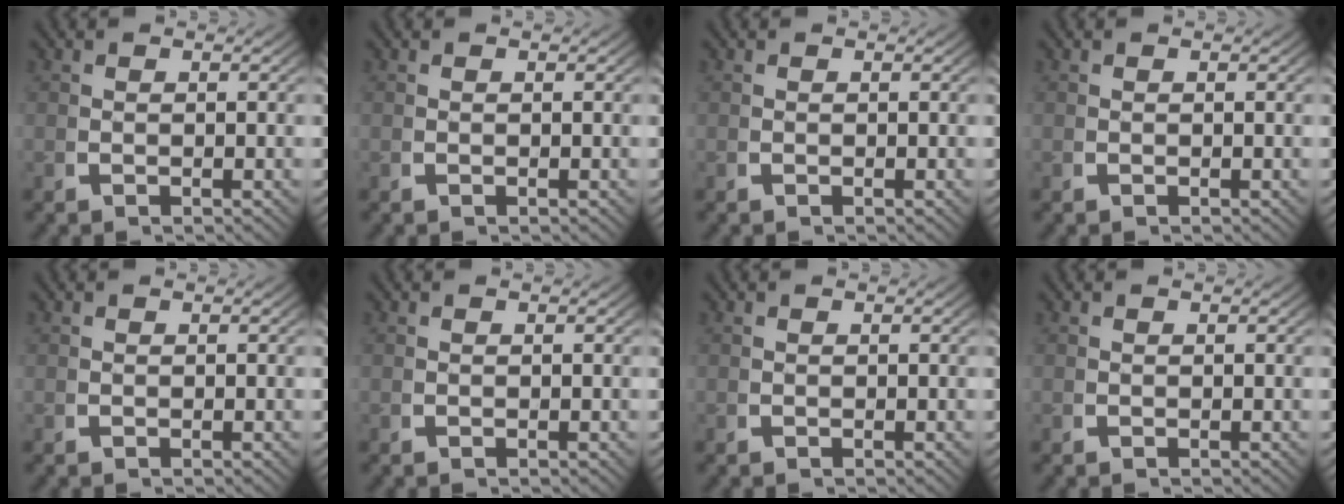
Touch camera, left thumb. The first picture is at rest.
{"total": 0.0}
{"total": 0.0}
{"total": 0.0}
{"total": 0.0}
{"total": 0.0}
{"total": 0.0}
{"total": 0.0}